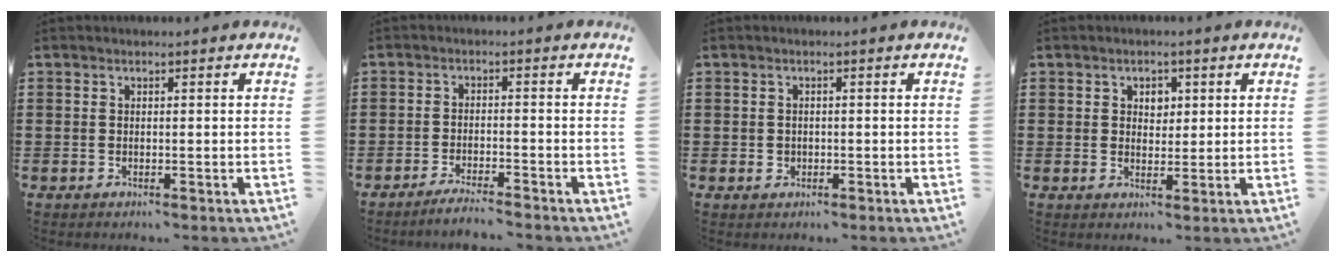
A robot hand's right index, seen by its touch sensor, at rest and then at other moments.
{"total": 2.9, "force": [-2.8, -0.3, 0.8], "torque": [-0.016, -0.001, -0.055]}
{"total": 0.9, "force": [-0.2, 0.8, 0.3], "torque": [-0.010, 0.002, -0.005]}
{"total": 1.4, "force": [0.6, 1.2, -0.5], "torque": [0.015, 0.004, 0.009]}